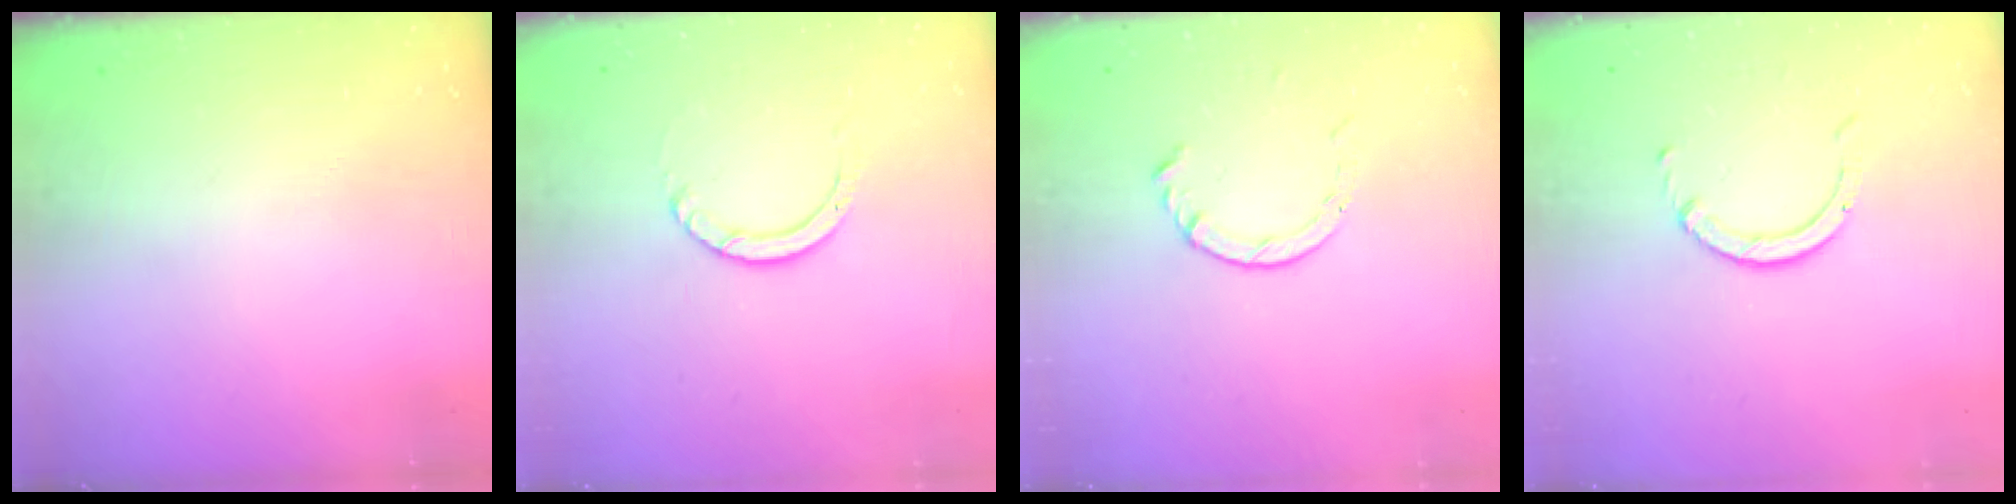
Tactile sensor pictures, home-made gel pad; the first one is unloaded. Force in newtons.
{"total": 3.5, "press": 3.5, "slide": 0.1}
{"total": 3.5, "press": 3.5, "slide": 0.4}
{"total": 2.3, "press": 2.3, "slide": 0.3}